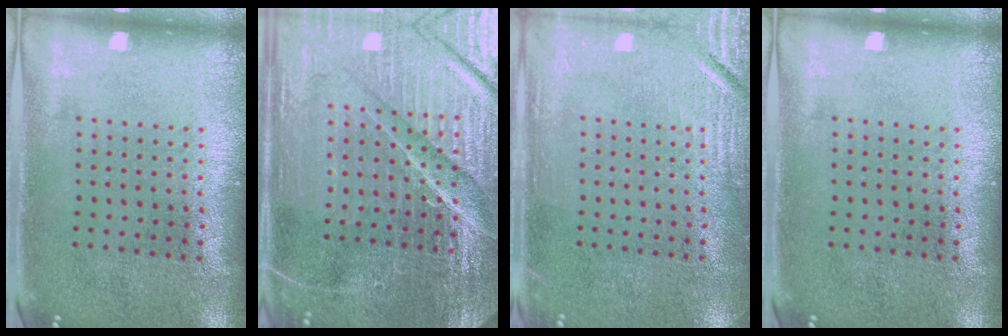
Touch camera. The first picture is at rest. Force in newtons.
{"total": 6.0, "press": 5.4, "slide": 2.6}
{"total": 2.9, "press": 2.9, "slide": 0.3}
{"total": 0.0}